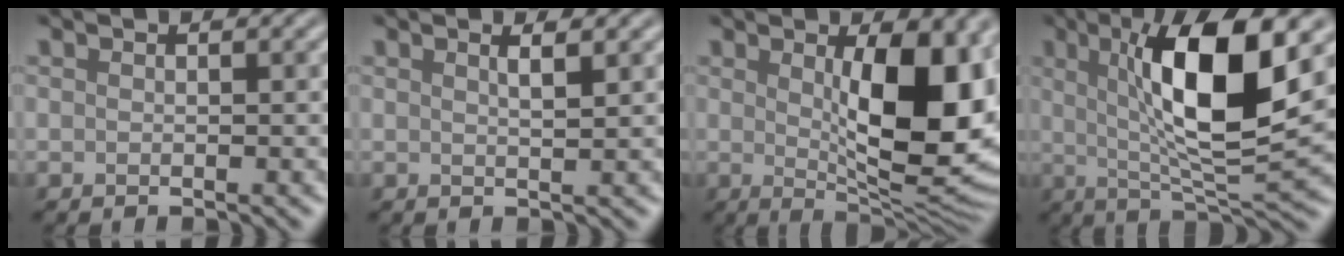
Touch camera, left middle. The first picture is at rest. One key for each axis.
{"total": 1.7, "fx": 0.9, "fy": 0.5, "fz": 1.4, "tx": -0.014, "ty": 0.005, "tz": 0.010}
{"total": 10.8, "fx": 1.5, "fy": 4.0, "fz": 10.0, "tx": -0.134, "ty": -0.010, "tz": 0.031}
{"total": 10.7, "fx": 2.6, "fy": 2.5, "fz": 10.1, "tx": -0.156, "ty": -0.007, "tz": 0.051}